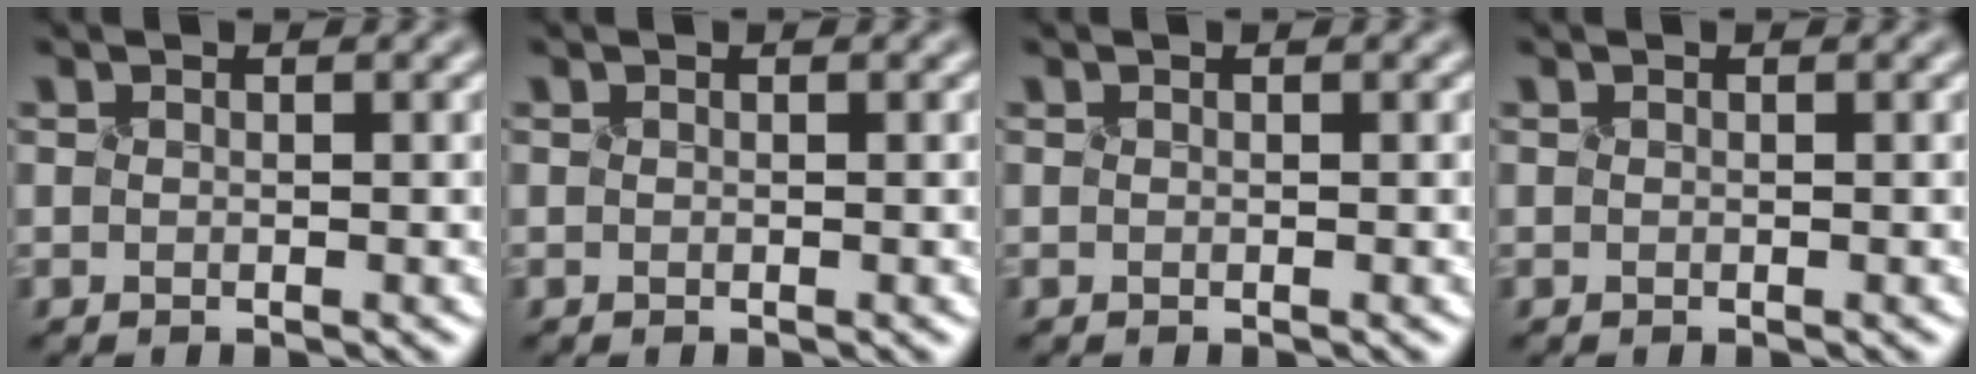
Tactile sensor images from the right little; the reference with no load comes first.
{"total": 0.0}
{"total": 0.0}
{"total": 0.0}